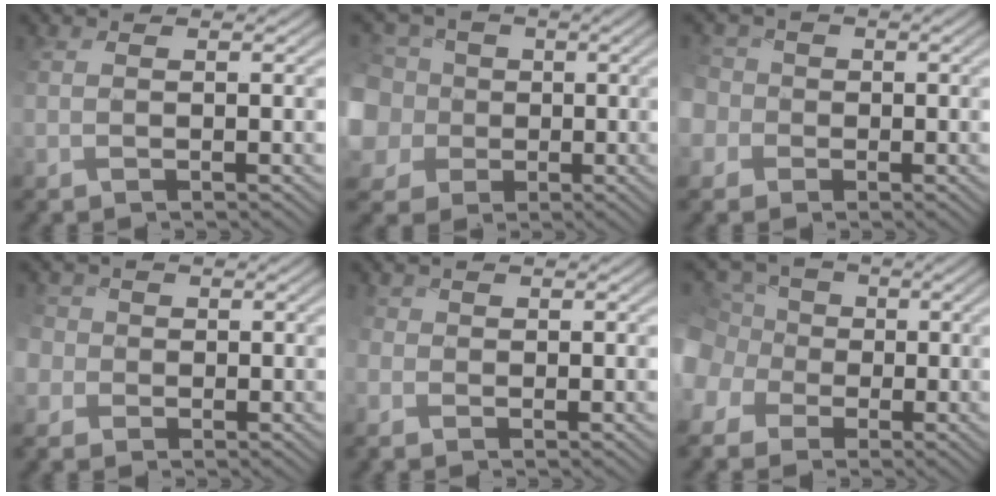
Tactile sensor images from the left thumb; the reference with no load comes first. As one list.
[{"total": 10.5, "force": [0.9, 9.8, 3.6], "torque": [-0.153, -0.008, -0.003]}, {"total": 5.3, "force": [-0.4, 5.0, 1.6], "torque": [-0.071, 0.006, -0.029]}, {"total": 4.0, "force": [-0.9, 3.7, 1.3], "torque": [-0.050, 0.005, -0.029]}, {"total": 1.7, "force": [-0.7, 1.4, 0.7], "torque": [-0.025, -0.005, -0.016]}, {"total": 10.2, "force": [-2.3, 9.1, 4.1], "torque": [-0.140, -0.006, -0.068]}]